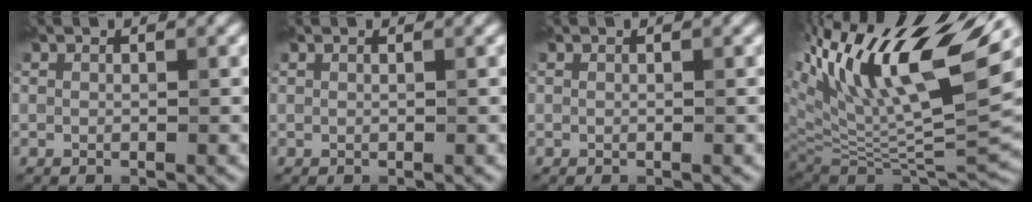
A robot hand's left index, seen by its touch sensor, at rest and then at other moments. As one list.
[{"total": 0.6, "force": [0.4, 0.3, 0.3], "torque": [0.006, 0.005, -0.006]}, {"total": 0.0}, {"total": 15.2, "force": [5.9, 5.5, 12.8], "torque": [-0.242, 0.030, 0.109]}]